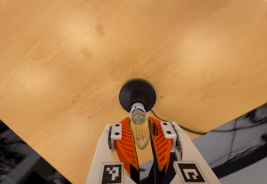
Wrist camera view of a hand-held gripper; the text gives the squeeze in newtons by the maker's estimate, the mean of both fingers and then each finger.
{"total": 18.6, "left": 21.0, "right": 16.2}